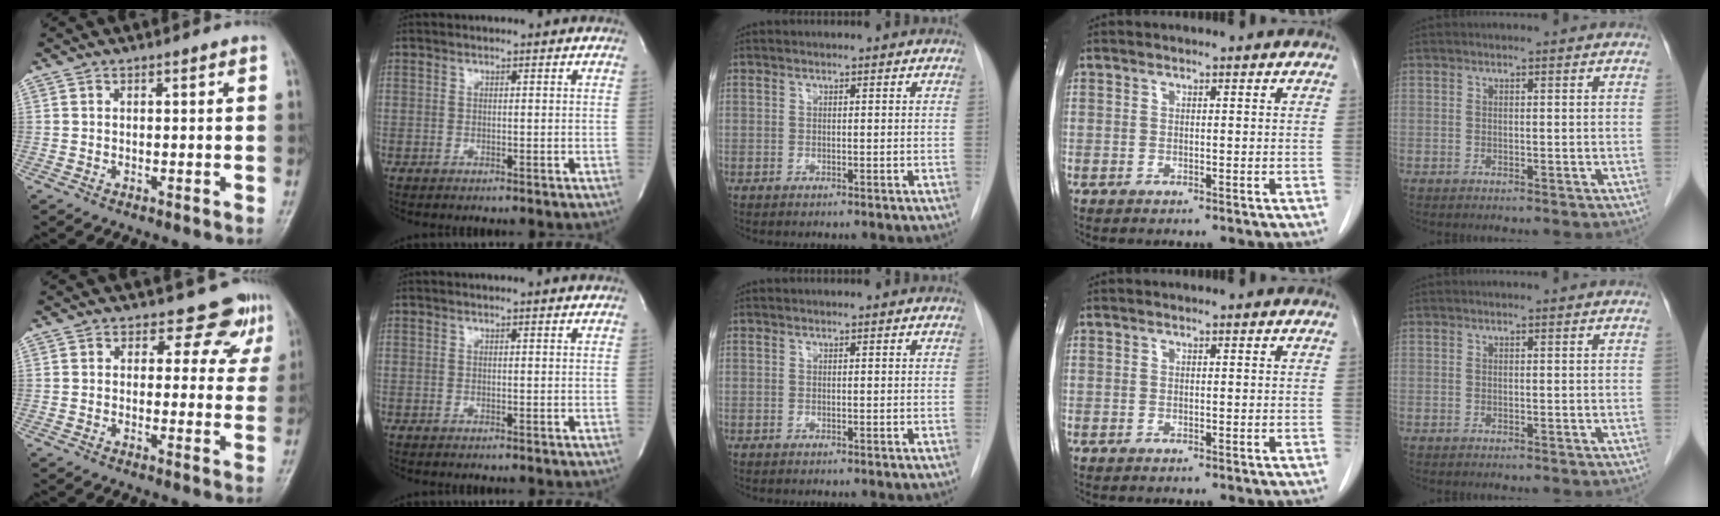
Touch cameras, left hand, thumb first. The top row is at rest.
{"thumb": {"total": 6.4, "force": [4.6, 4.1, 1.8], "torque": [0.015, -0.026, 0.042]}, "index": {"total": 1.4, "force": [1.3, -0.3, 0.3], "torque": [-0.015, 0.000, 0.015]}}